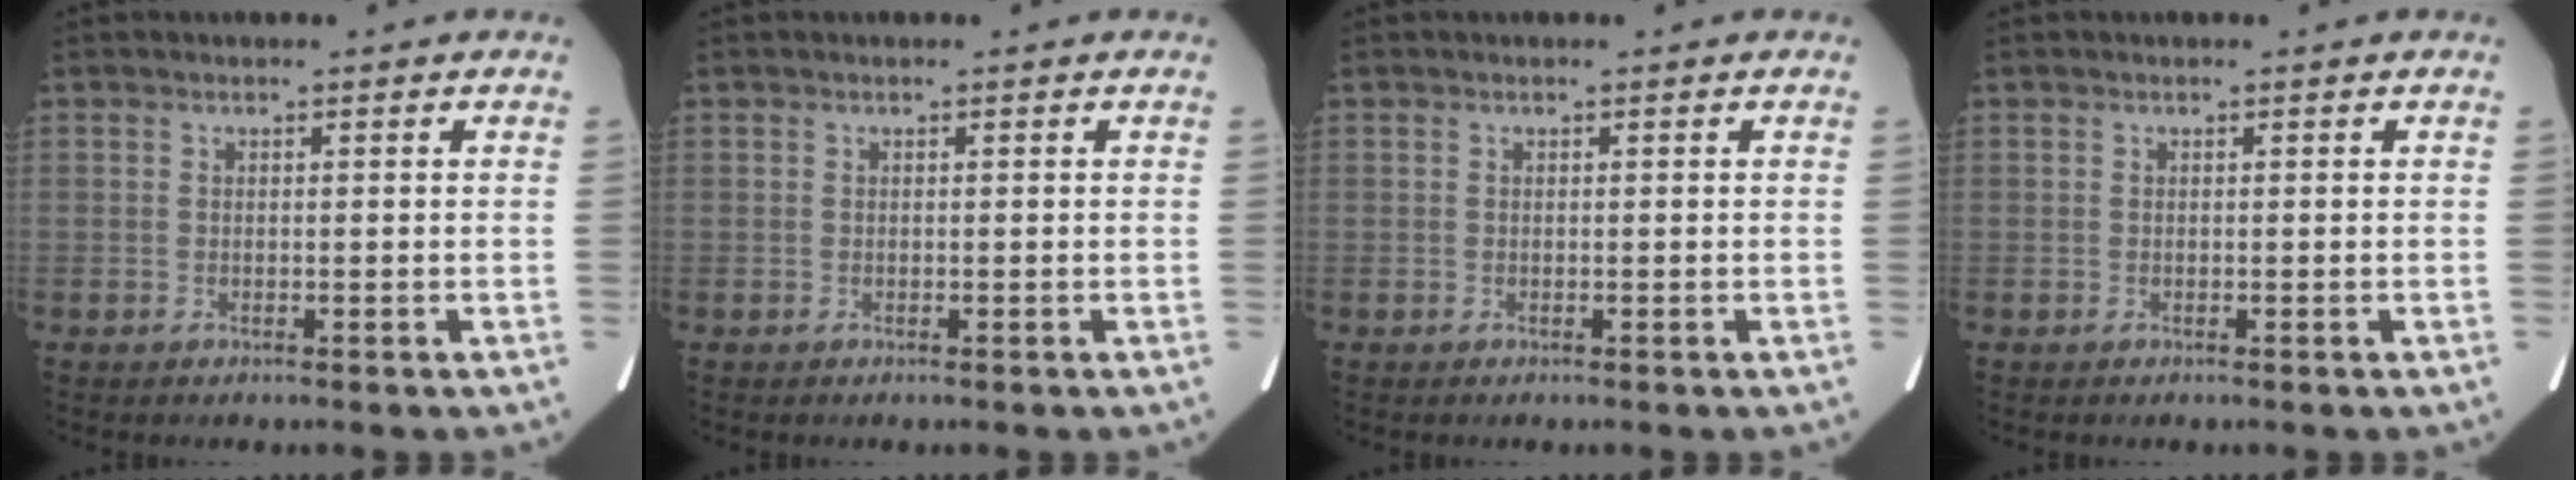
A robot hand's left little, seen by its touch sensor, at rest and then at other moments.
{"total": 0.0}
{"total": 0.0}
{"total": 0.0}